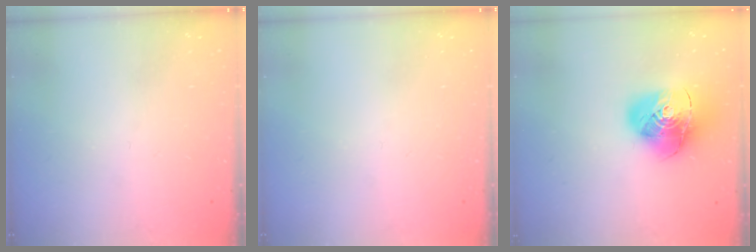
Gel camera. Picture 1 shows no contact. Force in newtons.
{"total": 0.0}
{"total": 17.5, "press": 17.3, "slide": 2.1}